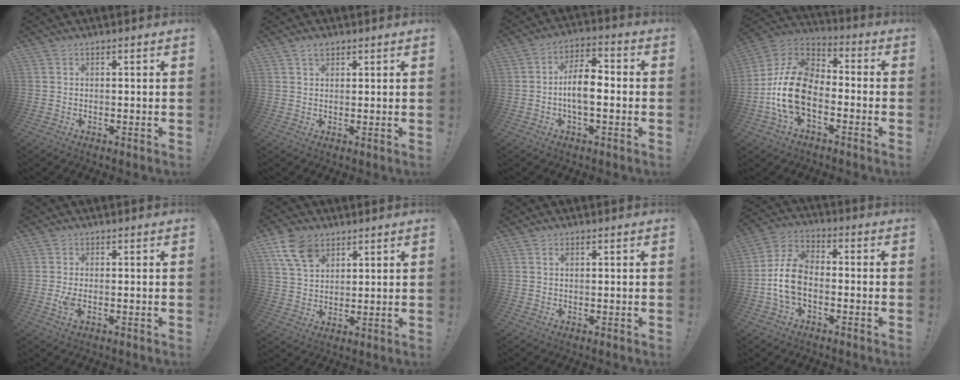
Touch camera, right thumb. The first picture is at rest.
{"total": 2.6, "force": [1.7, 1.4, 1.4], "torque": [-0.020, -0.001, 0.029]}
{"total": 9.7, "force": [-1.9, 4.5, 8.4], "torque": [-0.146, 0.013, -0.036]}
{"total": 18.2, "force": [-5.4, 11.6, 13.0], "torque": [-0.258, 0.041, -0.080]}
{"total": 2.9, "force": [-0.7, 1.0, 2.6], "torque": [-0.051, 0.000, -0.012]}
{"total": 10.4, "force": [5.8, 6.4, 5.8], "torque": [-0.111, -0.012, 0.116]}
{"total": 0.9, "force": [0.4, 0.3, 0.7], "torque": [-0.016, 0.001, 0.007]}
{"total": 11.1, "force": [-2.6, 7.3, 7.9], "torque": [-0.165, 0.018, -0.043]}